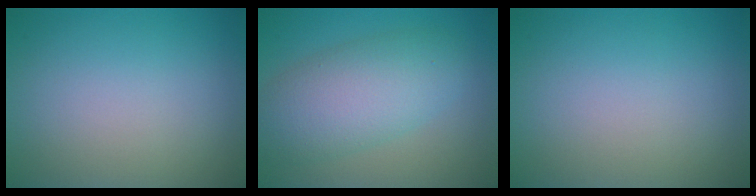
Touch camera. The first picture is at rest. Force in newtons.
{"total": 6.6, "press": 6.6, "slide": 0.2}
{"total": 0.0}